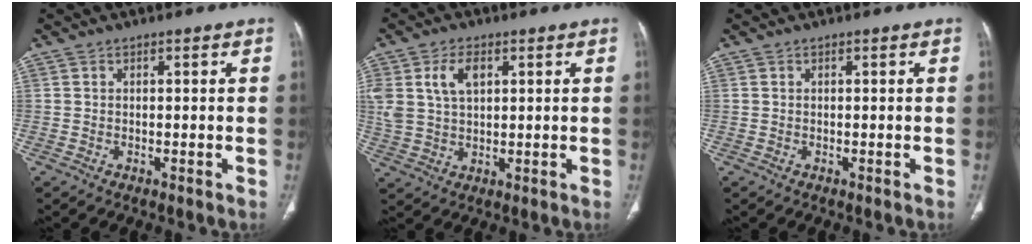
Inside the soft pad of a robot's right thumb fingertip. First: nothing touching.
{"total": 9.1, "force": [3.3, 5.5, 6.5], "torque": [-0.135, 0.000, 0.070]}
{"total": 0.0}